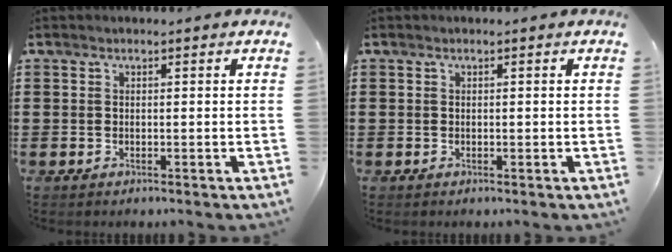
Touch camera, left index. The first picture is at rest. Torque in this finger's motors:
{"motor_torque": [-0.01, 0.04, 0.01, -0.01]}